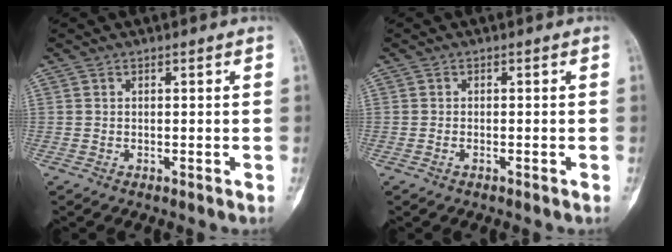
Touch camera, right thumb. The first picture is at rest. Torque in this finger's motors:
{"motor_torque": [-0.28, 0.04, -0.27, 0.00, -0.02]}